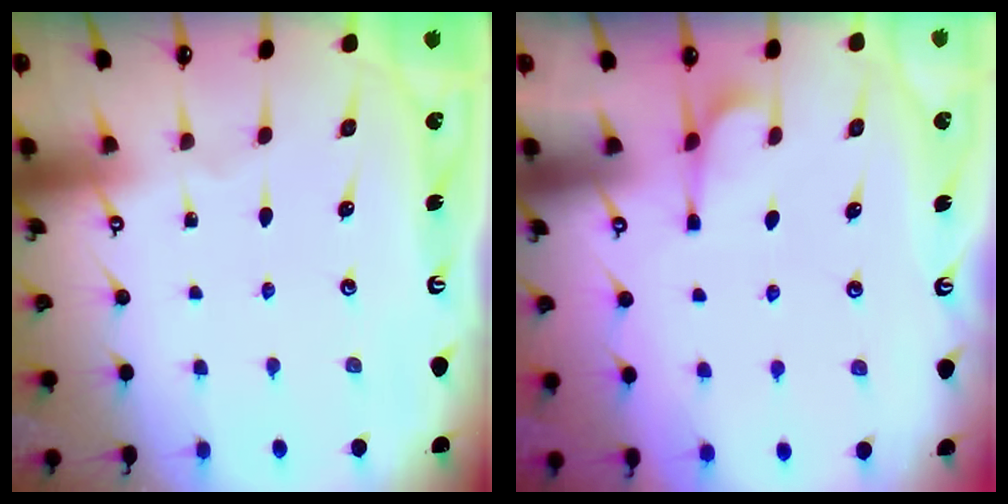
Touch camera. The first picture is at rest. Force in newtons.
{"total": 2.4, "press": 2.2, "slide": 1.0}